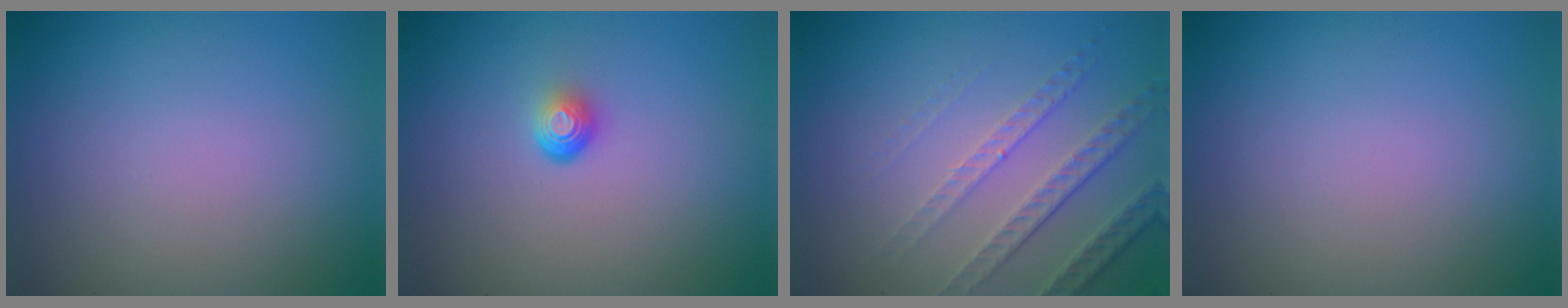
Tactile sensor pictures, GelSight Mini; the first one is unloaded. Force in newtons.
{"total": 1.8, "press": 1.1, "slide": 1.4}
{"total": 4.7, "press": 3.2, "slide": 3.4}
{"total": 0.0}